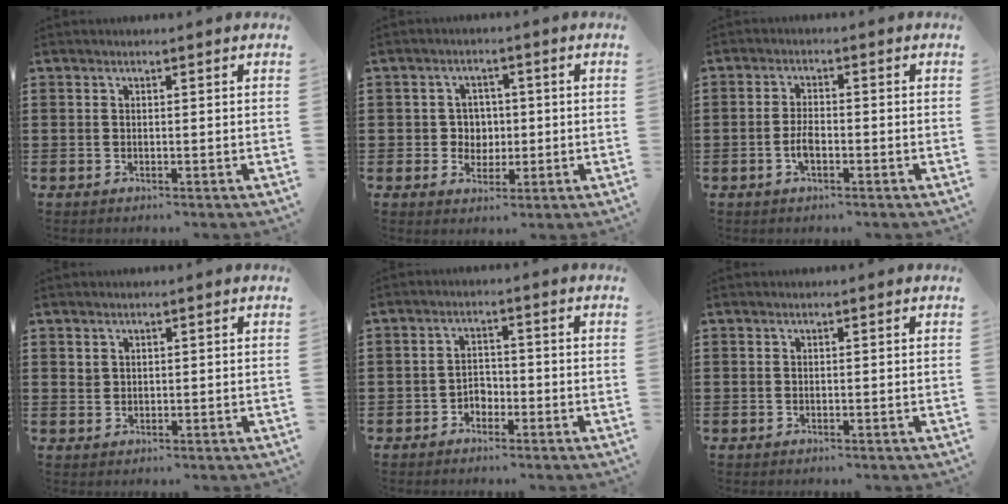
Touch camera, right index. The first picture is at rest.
{"total": 3.6, "force": [-0.1, 3.4, 0.9], "torque": [-0.033, 0.011, -0.006]}
{"total": 3.2, "force": [-1.2, 1.3, 2.7], "torque": [-0.064, 0.000, -0.026]}
{"total": 1.3, "force": [0.8, 0.9, 0.2], "torque": [-0.006, 0.003, 0.017]}
{"total": 2.1, "force": [-1.5, 1.4, 0.5], "torque": [-0.017, 0.003, -0.034]}
{"total": 0.0}